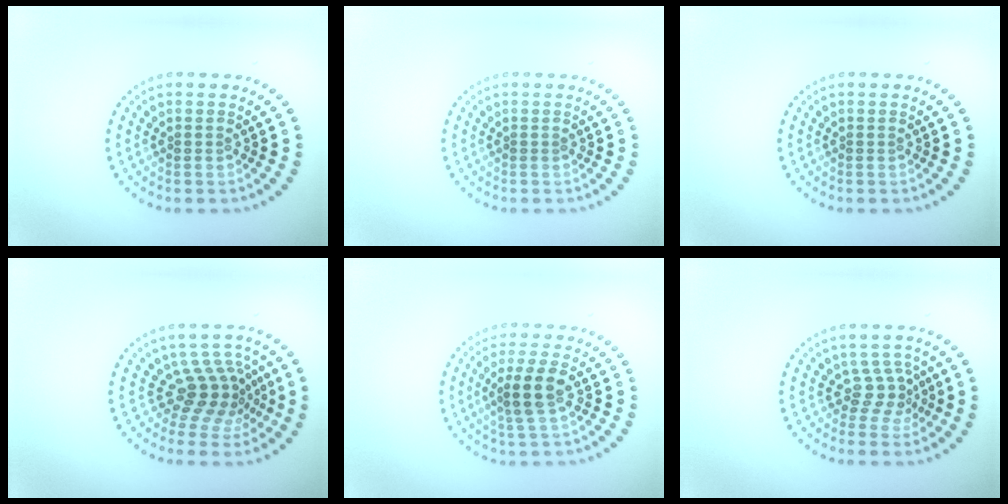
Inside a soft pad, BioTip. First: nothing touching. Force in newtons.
{"total": 0.0}
{"total": 0.0}
{"total": 4.0, "press": 2.7, "slide": 2.9}
{"total": 3.7, "press": 3.4, "slide": 1.4}
{"total": 2.4, "press": 1.6, "slide": 1.7}